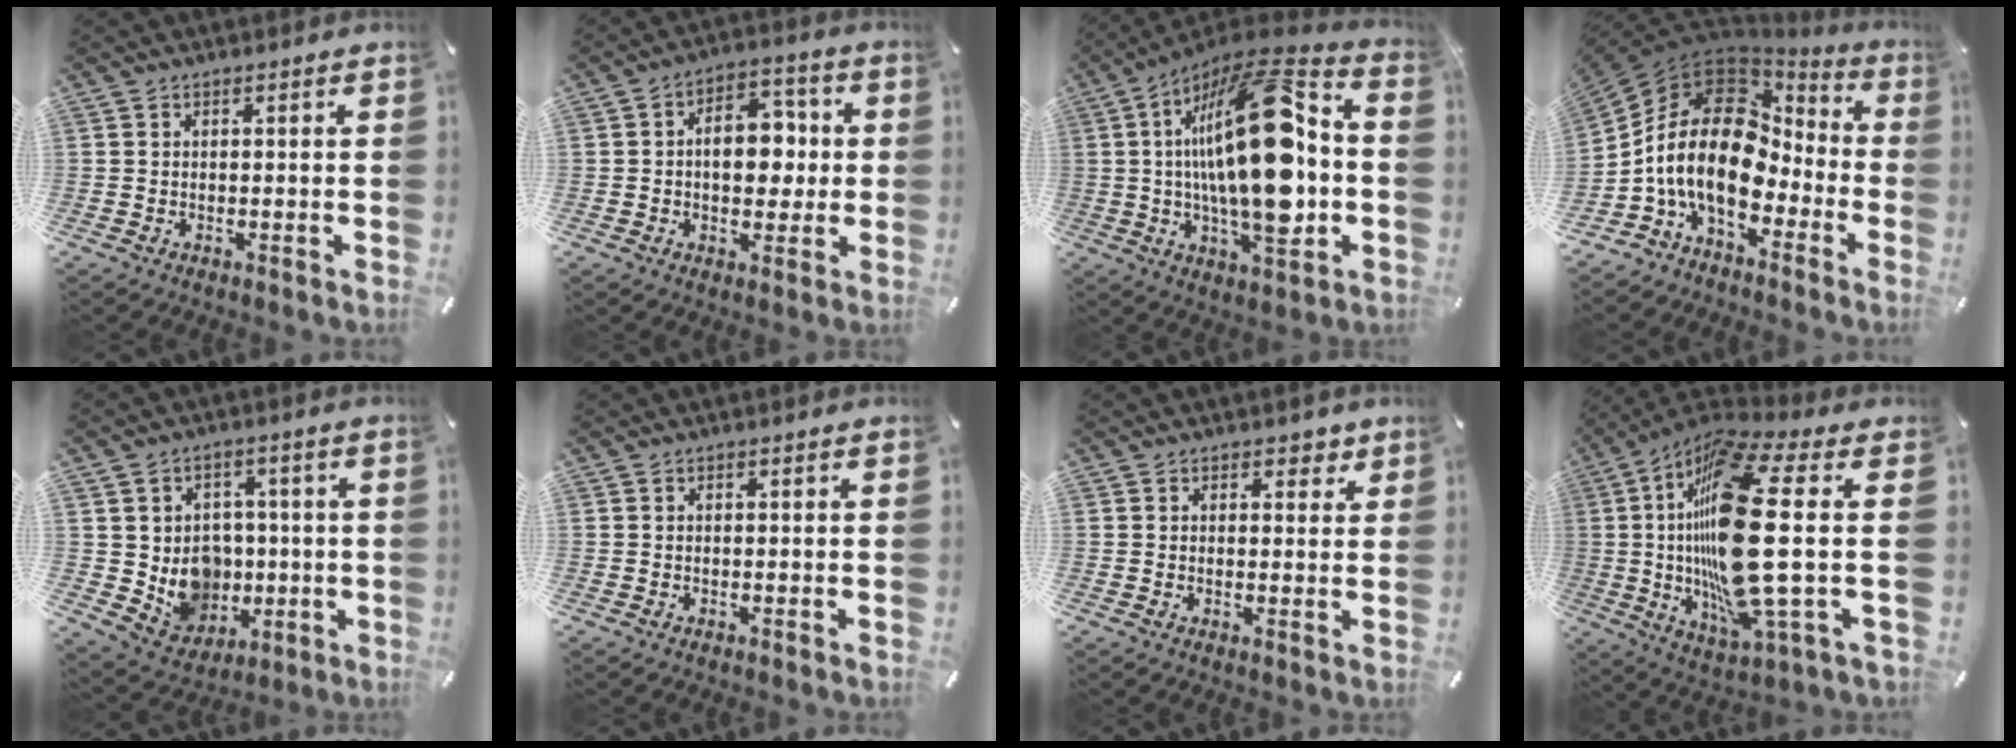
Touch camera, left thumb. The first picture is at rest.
{"total": 11.1, "force": [0.4, 7.4, 8.3], "torque": [-0.098, 0.002, 0.004]}
{"total": 29.5, "force": [-0.1, 12.2, 26.8], "torque": [-0.472, -0.008, -0.008]}
{"total": 18.6, "force": [-2.3, 12.0, 14.1], "torque": [-0.301, 0.004, -0.040]}
{"total": 9.7, "force": [0.6, 9.4, 2.4], "torque": [-0.052, -0.014, 0.028]}
{"total": 0.0}
{"total": 2.4, "force": [1.4, 1.7, 1.0], "torque": [0.001, -0.003, 0.018]}
{"total": 27.1, "force": [2.0, 7.4, 26.0], "torque": [-0.533, -0.037, 0.017]}